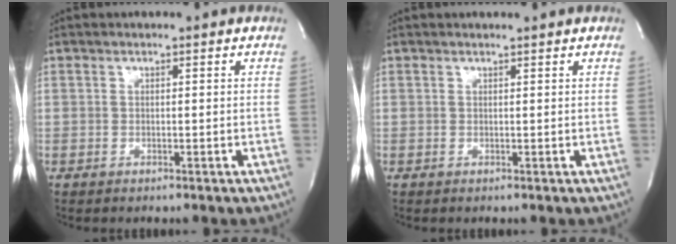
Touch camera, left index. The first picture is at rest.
{"total": 1.2, "force": [1.2, -0.2, 0.2], "torque": [-0.007, 0.002, 0.016]}